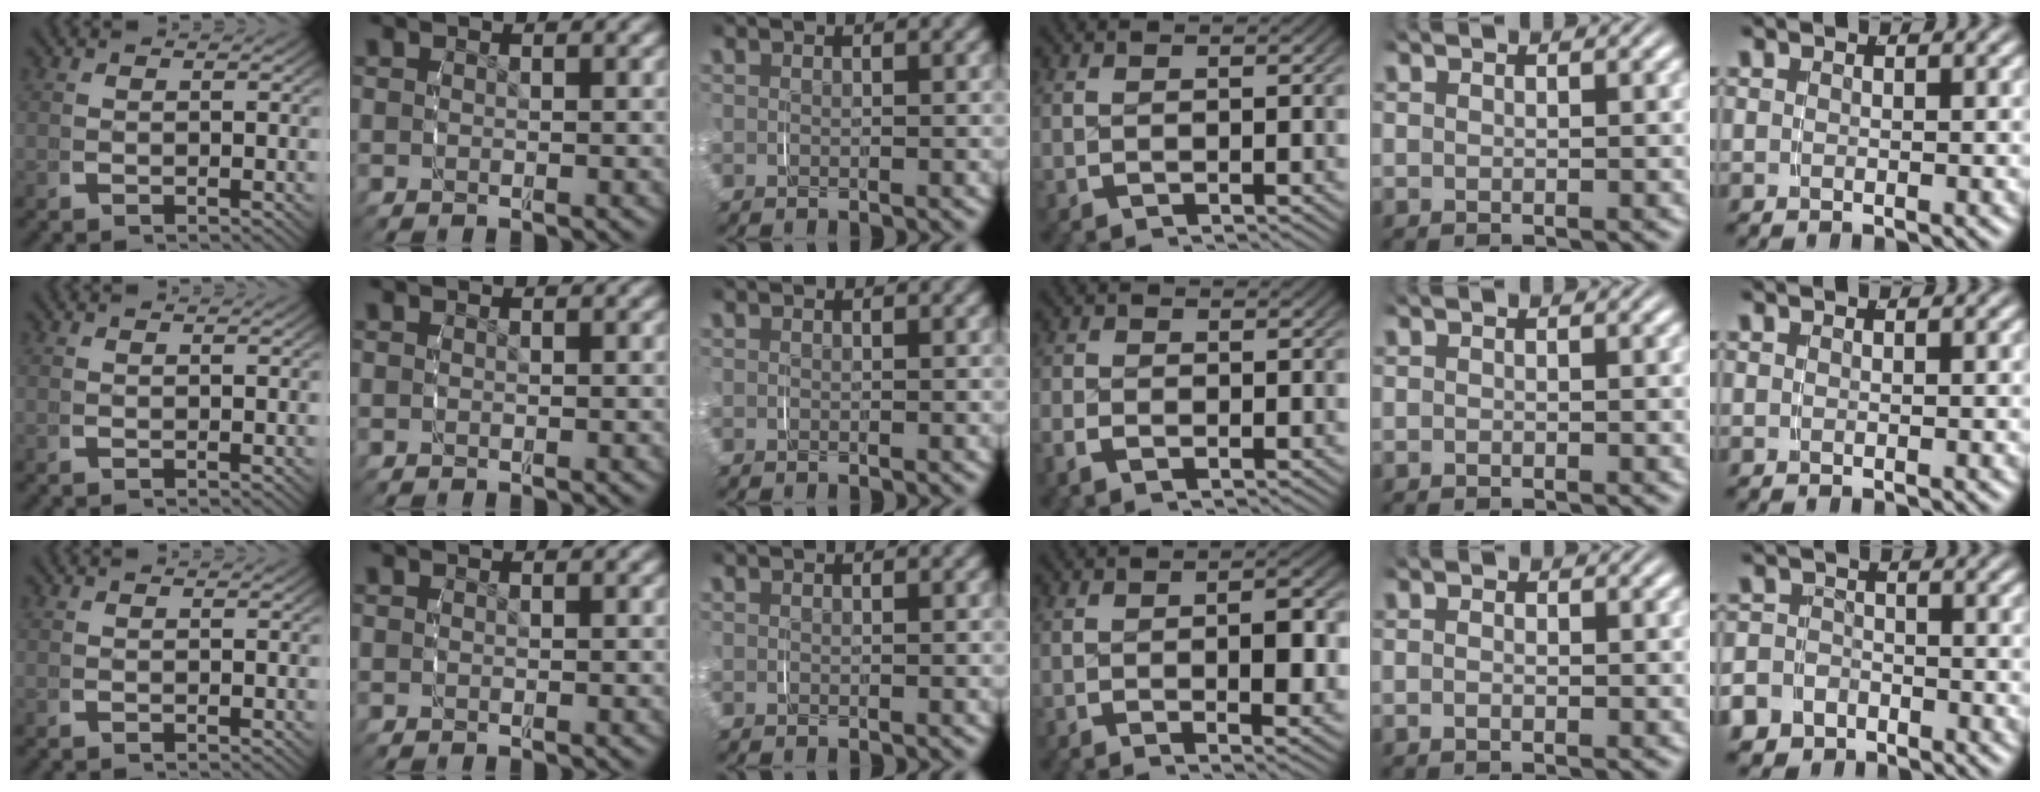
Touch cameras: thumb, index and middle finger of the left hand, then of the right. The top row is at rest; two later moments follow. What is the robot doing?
{"motion": "grasp_and_lifting", "object": "scarf"}